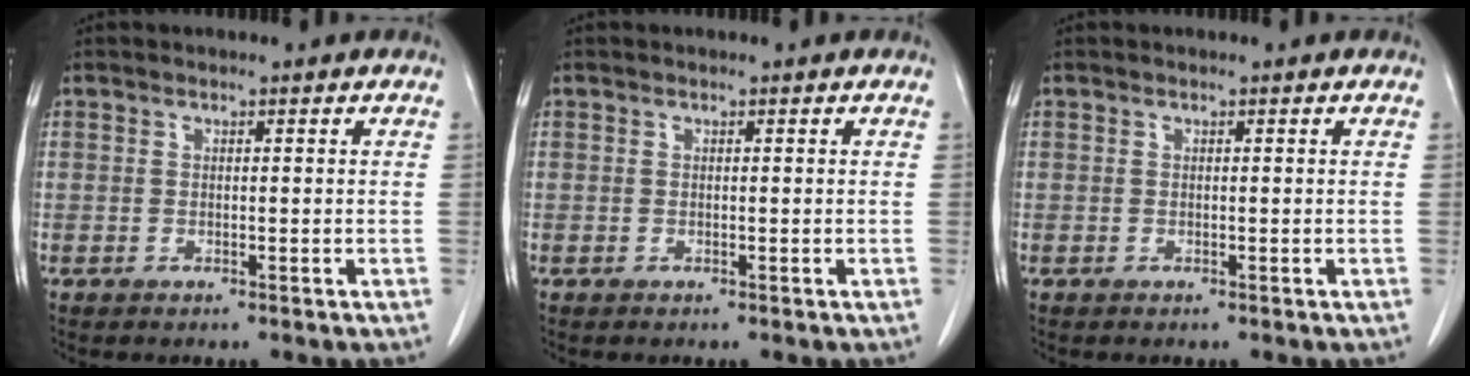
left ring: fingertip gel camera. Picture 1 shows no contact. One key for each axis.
{"total": 0.0}
{"total": 0.0}